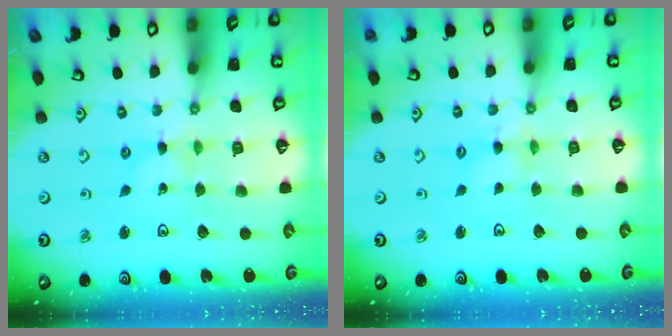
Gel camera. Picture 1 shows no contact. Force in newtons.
{"total": 2.0, "press": 2.0, "slide": 0.2}